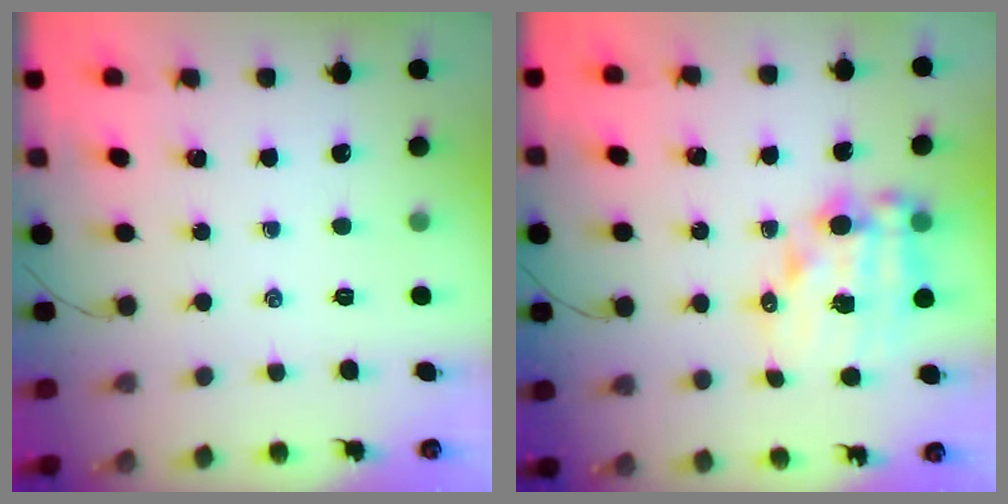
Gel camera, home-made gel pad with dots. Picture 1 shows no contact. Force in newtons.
{"total": 13.9, "press": 13.5, "slide": 3.0}